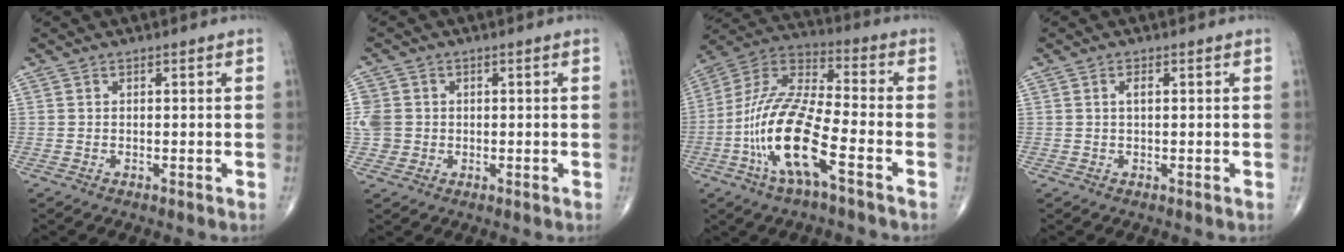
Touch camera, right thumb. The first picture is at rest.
{"total": 6.2, "force": [0.2, 5.8, 2.4], "torque": [-0.048, 0.013, 0.010]}
{"total": 17.8, "force": [-6.5, 4.9, 15.8], "torque": [-0.330, 0.034, -0.127]}
{"total": 2.9, "force": [0.5, 1.3, 2.6], "torque": [-0.048, 0.004, 0.007]}